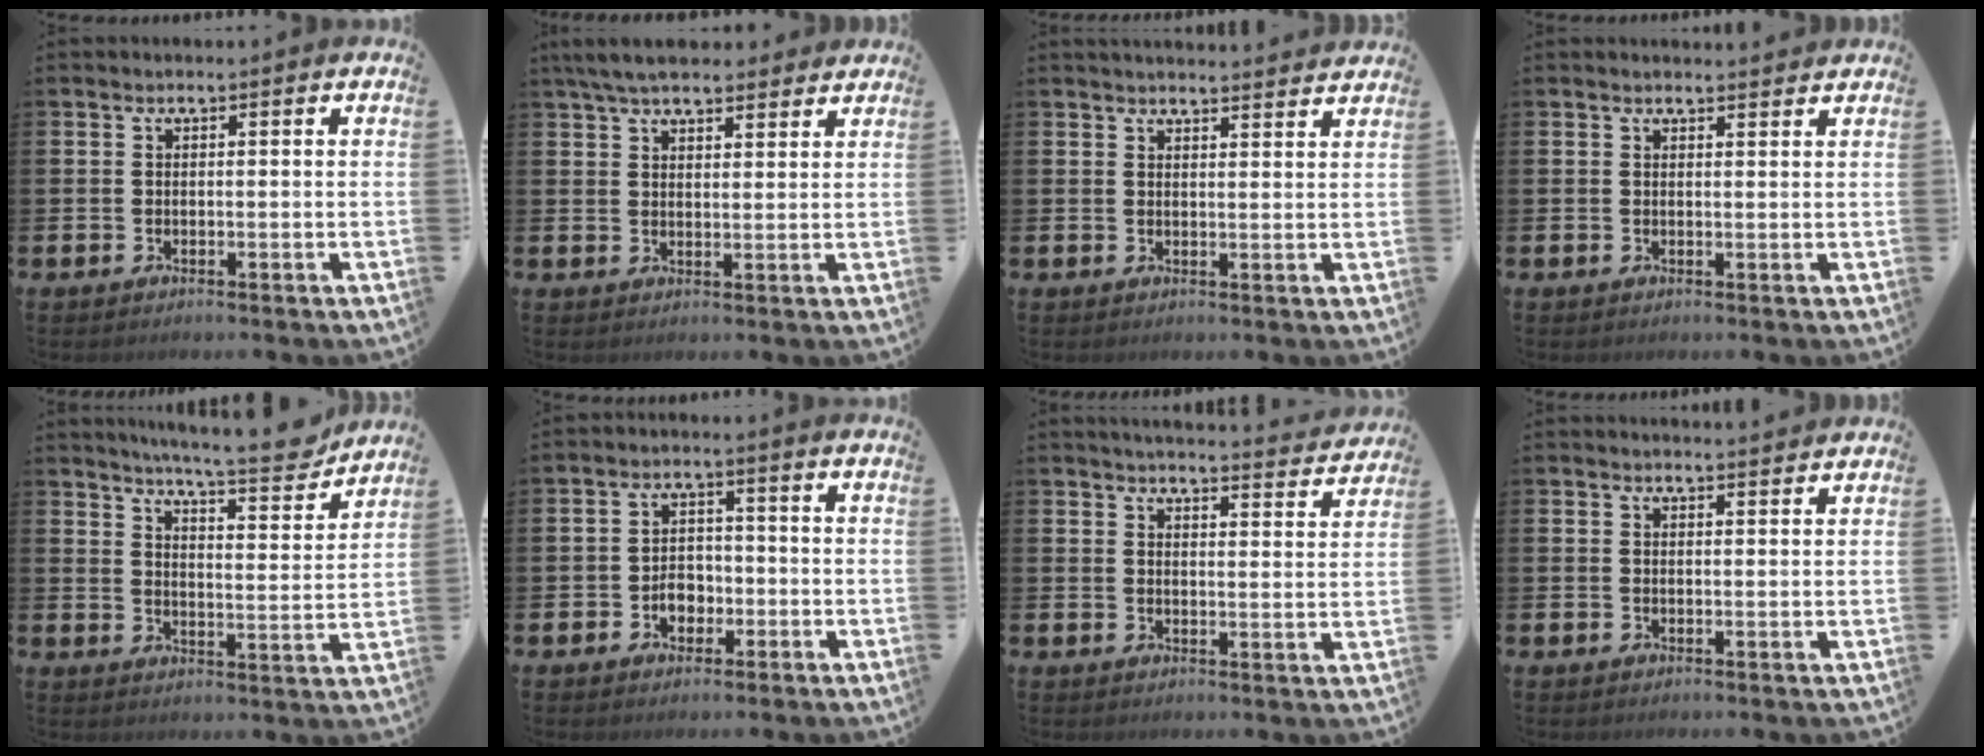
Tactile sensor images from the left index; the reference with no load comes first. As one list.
[{"total": 5.7, "force": [5.3, 1.5, 1.8], "torque": [-0.047, -0.011, 0.098]}, {"total": 3.0, "force": [3.0, 0.1, 0.0], "torque": [0.002, -0.021, 0.052]}, {"total": 1.4, "force": [1.4, 0.1, 0.0], "torque": [0.006, -0.009, 0.025]}, {"total": 8.6, "force": [8.1, 0.5, 3.0], "torque": [-0.065, -0.052, 0.140]}, {"total": 3.5, "force": [-1.2, 2.6, 1.9], "torque": [-0.019, -0.004, -0.030]}, {"total": 4.3, "force": [4.3, 0.1, 0.6], "torque": [-0.012, -0.036, 0.072]}, {"total": 1.9, "force": [1.9, -0.1, 0.0], "torque": [0.006, -0.014, 0.033]}]